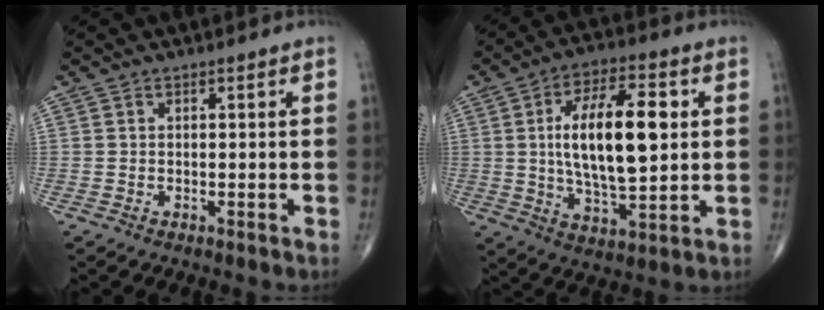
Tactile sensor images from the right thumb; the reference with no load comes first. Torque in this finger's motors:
{"motor_torque": [0.08, 0.73, 0.64, -0.13, 0.16]}